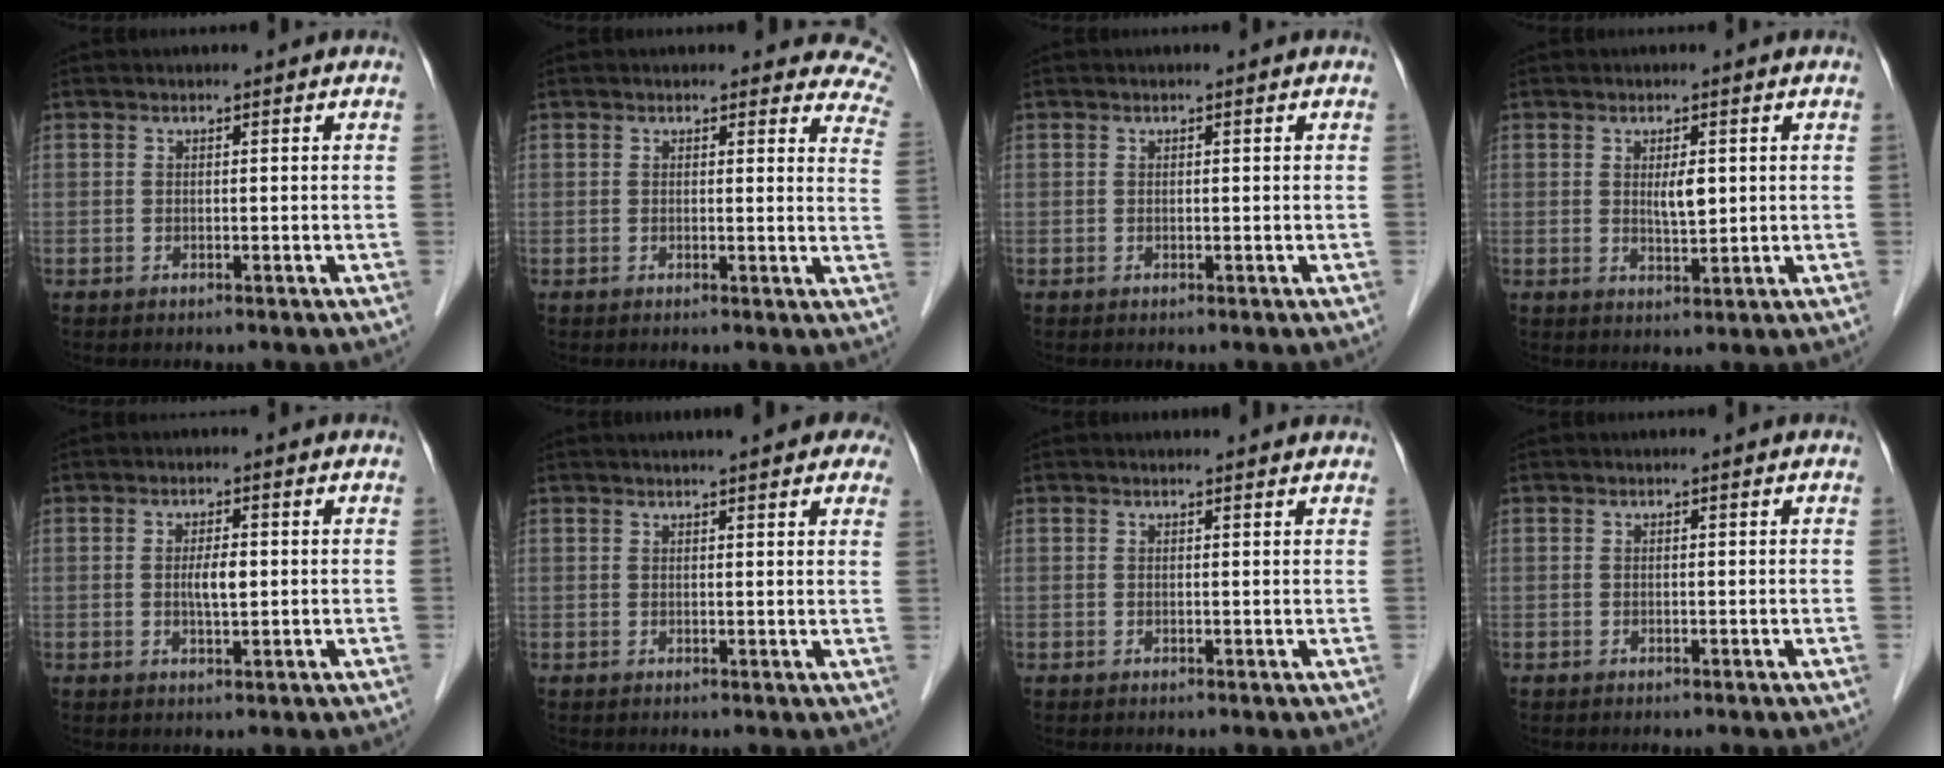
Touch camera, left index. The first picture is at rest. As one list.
[{"total": 8.4, "force": [7.6, 3.1, 2.0], "torque": [0.025, -0.021, 0.040]}, {"total": 0.0}, {"total": 3.0, "force": [0.6, 1.0, 2.8], "torque": [-0.048, -0.002, 0.014]}, {"total": 2.9, "force": [0.0, 0.8, 2.8], "torque": [-0.051, 0.000, 0.002]}, {"total": 11.6, "force": [9.3, 2.5, 6.6], "torque": [-0.074, 0.020, 0.099]}, {"total": 3.5, "force": [3.4, 0.5, 0.7], "torque": [-0.013, 0.009, 0.032]}, {"total": 0.0}]